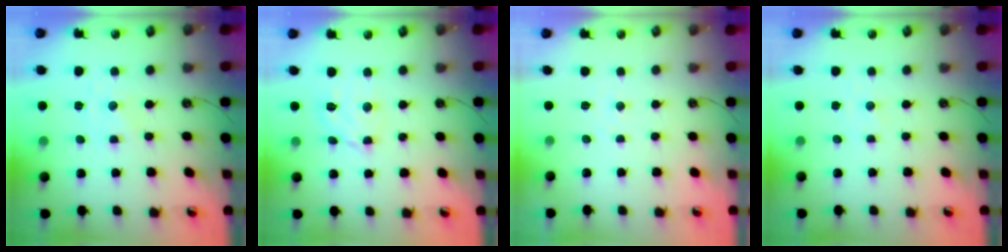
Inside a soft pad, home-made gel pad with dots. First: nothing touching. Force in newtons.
{"total": 9.8, "press": 9.8, "slide": 1.1}
{"total": 4.0, "press": 4.0, "slide": 0.5}
{"total": 1.4, "press": 1.4, "slide": 0.4}